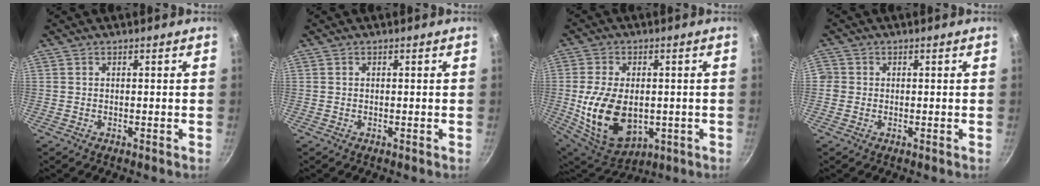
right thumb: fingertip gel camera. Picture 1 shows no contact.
{"total": 0.0}
{"total": 16.0, "force": [-1.4, 10.4, 12.1], "torque": [-0.211, -0.010, -0.004]}
{"total": 2.1, "force": [-0.3, 2.0, 0.5], "torque": [0.002, 0.006, -0.009]}